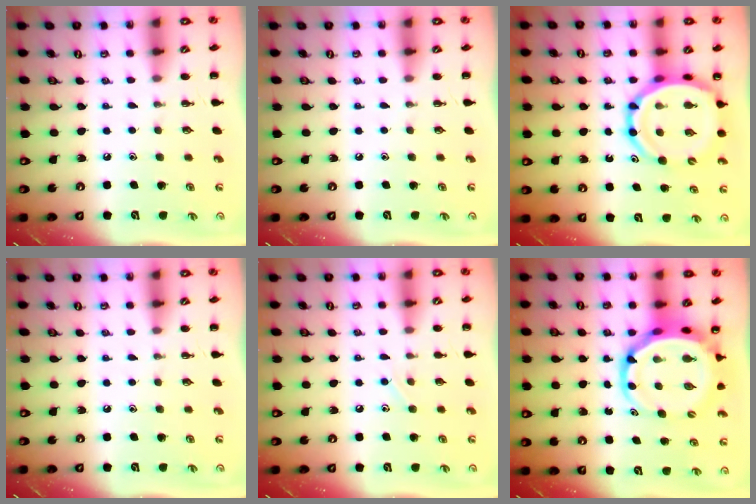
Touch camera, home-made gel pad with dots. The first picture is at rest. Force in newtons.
{"total": 0.0}
{"total": 14.9, "press": 14.3, "slide": 4.0}
{"total": 0.0}
{"total": 4.0, "press": 3.8, "slide": 1.2}
{"total": 8.3, "press": 7.9, "slide": 2.4}